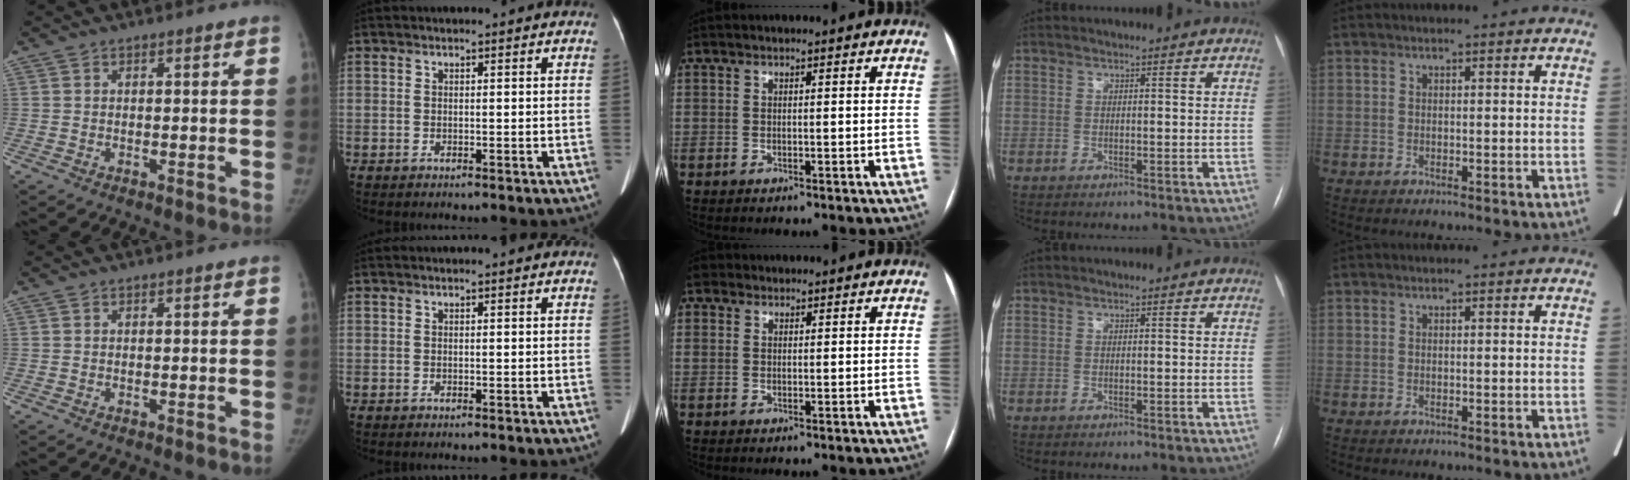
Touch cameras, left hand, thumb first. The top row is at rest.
{"middle": {"total": 1.3, "force": [-0.8, -0.7, -0.8], "torque": [0.030, -0.005, -0.015]}}